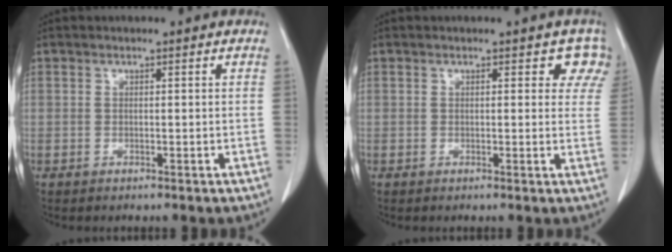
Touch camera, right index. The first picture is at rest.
{"total": 3.7, "force": [2.6, 2.3, 1.4], "torque": [0.011, -0.001, 0.011]}